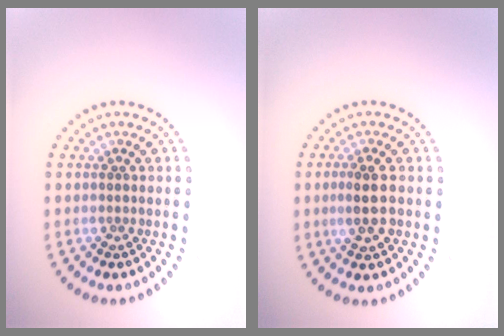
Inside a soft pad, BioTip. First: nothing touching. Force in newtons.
{"total": 2.9, "press": 2.9, "slide": 0.7}